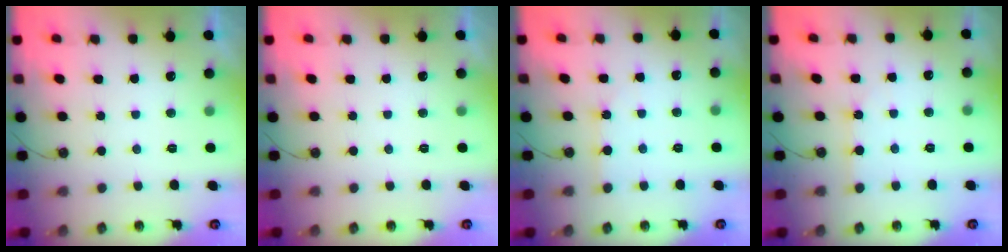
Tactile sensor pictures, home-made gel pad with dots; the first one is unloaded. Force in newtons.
{"total": 0.0}
{"total": 2.9, "press": 2.9, "slide": 0.3}
{"total": 2.9, "press": 2.9, "slide": 0.3}